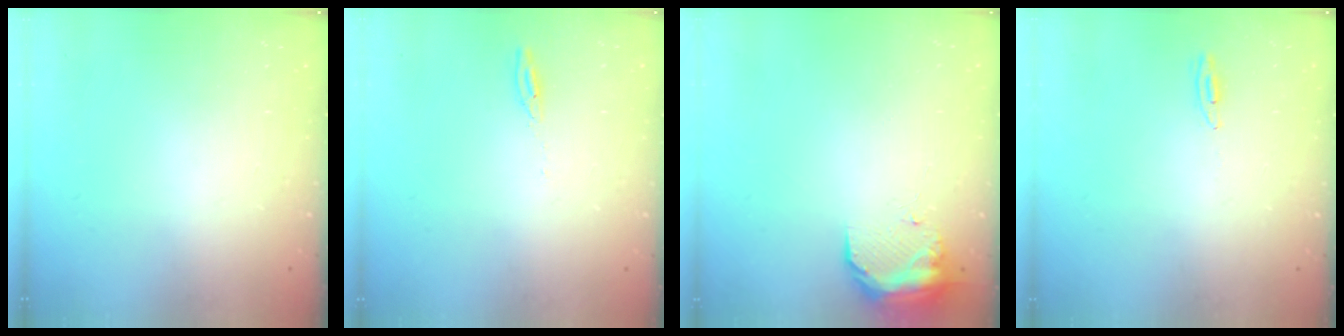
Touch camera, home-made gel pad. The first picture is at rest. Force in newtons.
{"total": 2.7, "press": 2.7, "slide": 0.2}
{"total": 17.0, "press": 11.4, "slide": 12.7}
{"total": 2.7, "press": 2.5, "slide": 1.0}